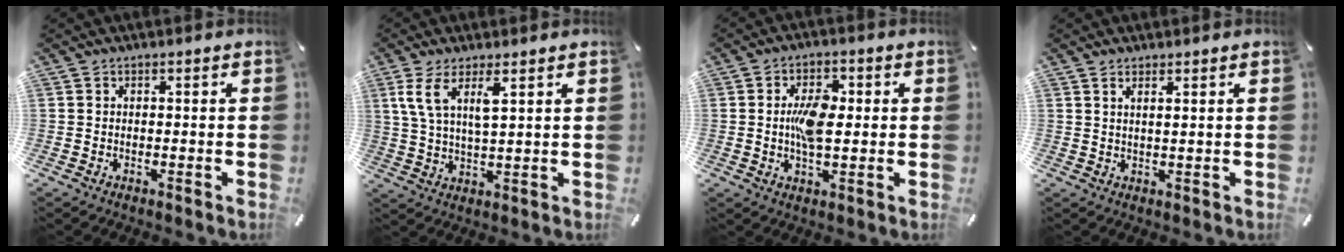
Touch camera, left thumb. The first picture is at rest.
{"total": 7.7, "force": [4.0, 2.5, 6.1], "torque": [-0.139, -0.006, 0.072]}
{"total": 9.0, "force": [0.4, 4.9, 7.5], "torque": [-0.137, 0.001, -0.002]}
{"total": 1.9, "force": [1.5, -0.4, 1.1], "torque": [-0.030, -0.007, 0.025]}